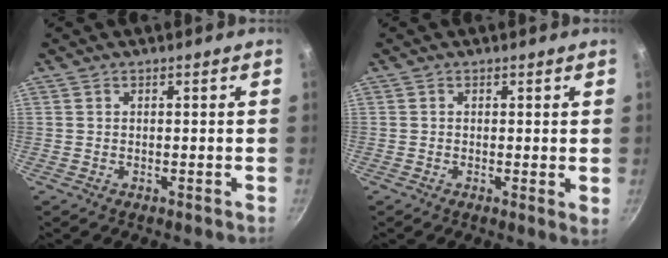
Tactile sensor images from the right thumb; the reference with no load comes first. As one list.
[{"total": 1.7, "force": [0.3, 0.5, 1.6], "torque": [-0.021, -0.007, -0.001]}]